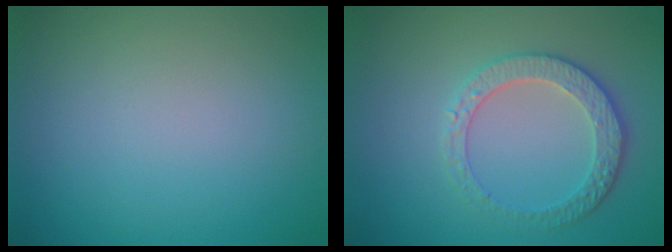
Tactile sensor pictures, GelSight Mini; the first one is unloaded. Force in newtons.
{"total": 3.6, "press": 3.3, "slide": 1.4}